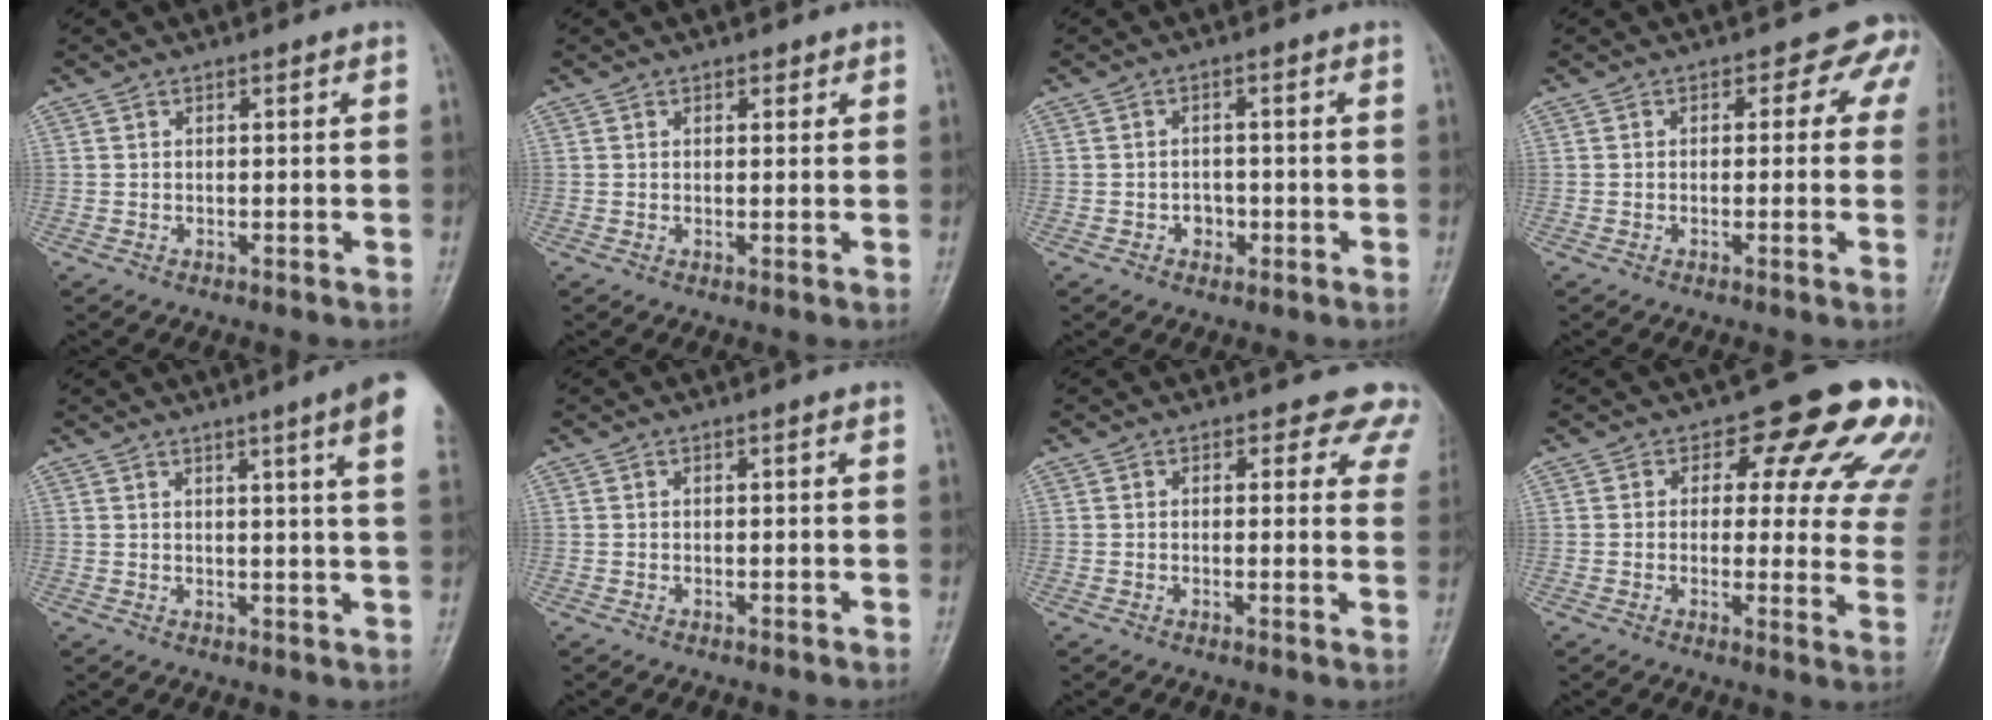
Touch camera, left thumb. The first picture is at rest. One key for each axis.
{"total": 1.2, "fx": 0.8, "fy": 0.8, "fz": 0.4, "tx": 0.012, "ty": -0.002, "tz": 0.007}
{"total": 2.5, "fx": -1.0, "fy": 2.2, "fz": 0.9, "tx": 0.007, "ty": 0.010, "tz": -0.018}
{"total": 3.7, "fx": 1.4, "fy": 3.1, "fz": 1.6, "tx": 0.024, "ty": 0.003, "tz": -0.009}
{"total": 9.4, "fx": 5.2, "fy": -0.3, "fz": 7.9, "tx": -0.096, "ty": -0.015, "tz": 0.051}
{"total": 0.0}
{"total": 6.5, "fx": 5.4, "fy": 3.6, "fz": 0.9, "tx": 0.044, "ty": -0.019, "tz": 0.032}
{"total": 15.0, "fx": 9.4, "fy": 7.4, "fz": 9.1, "tx": -0.042, "ty": -0.038, "tz": 0.082}